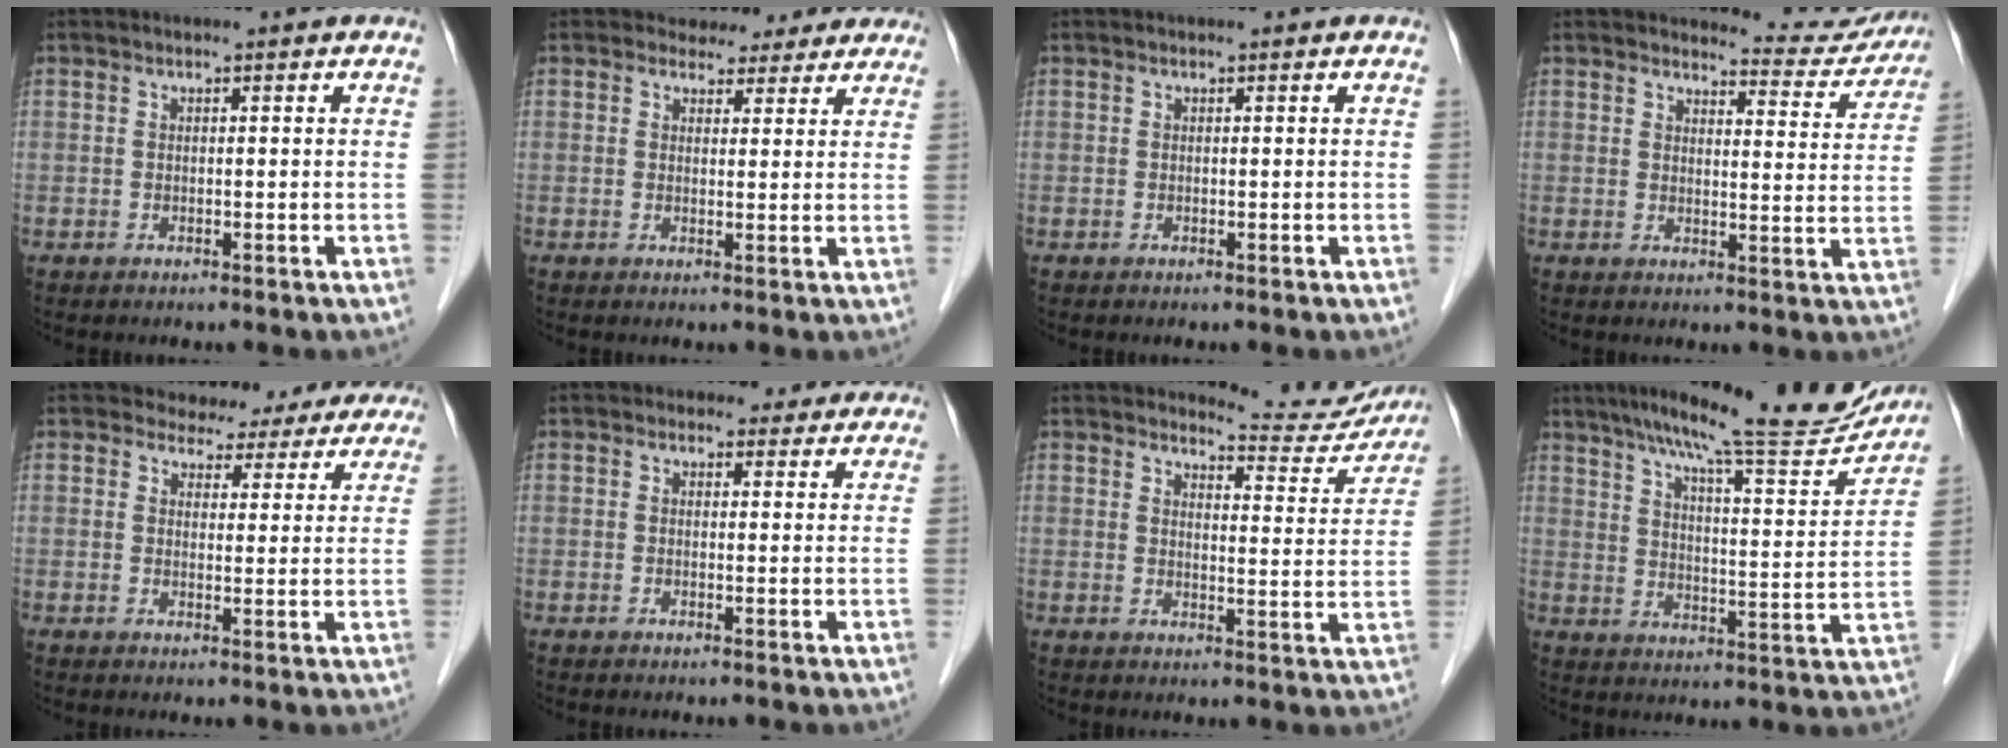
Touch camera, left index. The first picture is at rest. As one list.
[{"total": 5.5, "force": [4.9, 2.6, 0.3], "torque": [0.008, 0.004, 0.046]}, {"total": 0.0}, {"total": 8.1, "force": [8.0, 1.3, -0.4], "torque": [0.013, -0.028, 0.084]}, {"total": 10.9, "force": [10.0, 4.2, 1.2], "torque": [0.018, -0.002, 0.094]}, {"total": 3.6, "force": [3.2, 1.8, 0.1], "torque": [0.010, 0.003, 0.027]}, {"total": 9.6, "force": [9.5, 1.4, -0.2], "torque": [0.012, -0.037, 0.104]}, {"total": 21.1, "force": [18.7, 1.7, 9.6], "torque": [-0.147, -0.027, 0.253]}]